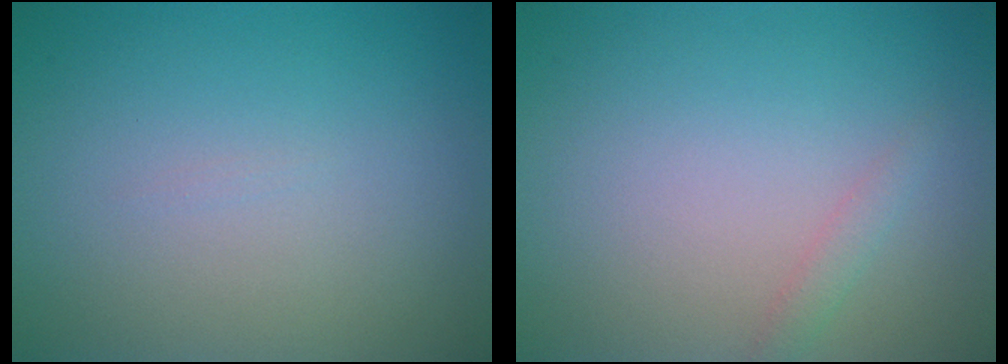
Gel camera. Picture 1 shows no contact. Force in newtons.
{"total": 0.9, "press": 0.9, "slide": 0.0}